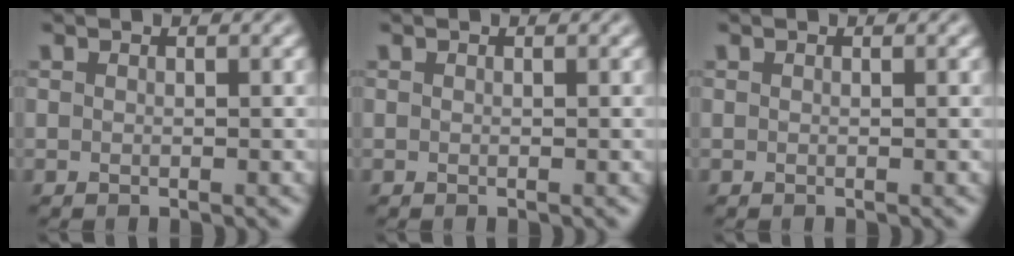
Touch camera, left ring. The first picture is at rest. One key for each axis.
{"total": 0.0}
{"total": 0.0}